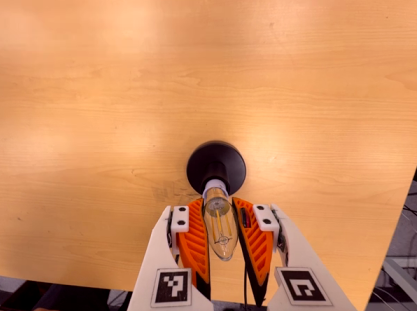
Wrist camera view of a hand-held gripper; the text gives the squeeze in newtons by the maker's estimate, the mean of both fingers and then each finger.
{"total": 21.4, "left": 22.9, "right": 19.9}